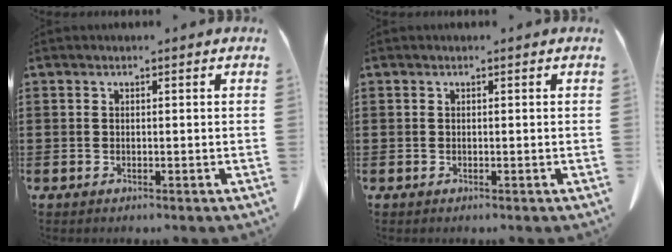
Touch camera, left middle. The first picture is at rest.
{"total": 0.0}